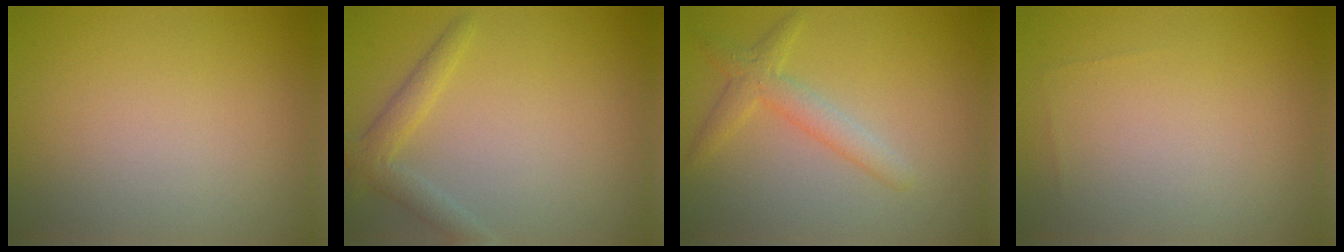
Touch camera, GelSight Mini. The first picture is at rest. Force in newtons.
{"total": 2.4, "press": 2.4, "slide": 0.1}
{"total": 2.6, "press": 2.6, "slide": 0.1}
{"total": 0.0}